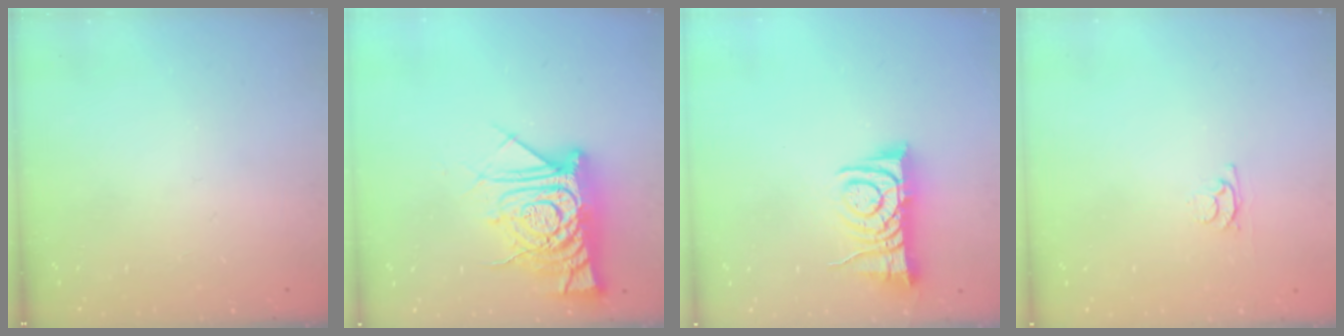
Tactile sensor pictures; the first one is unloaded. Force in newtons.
{"total": 15.3, "press": 15.2, "slide": 1.3}
{"total": 8.0, "press": 8.0, "slide": 0.7}
{"total": 3.3, "press": 3.3, "slide": 0.5}